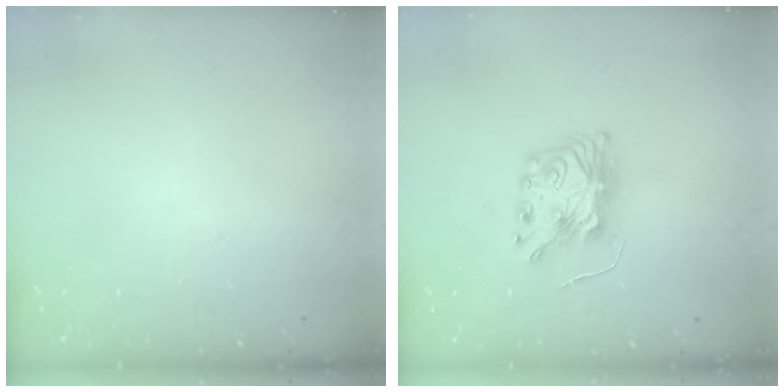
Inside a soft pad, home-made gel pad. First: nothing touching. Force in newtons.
{"total": 8.5, "press": 8.4, "slide": 0.4}